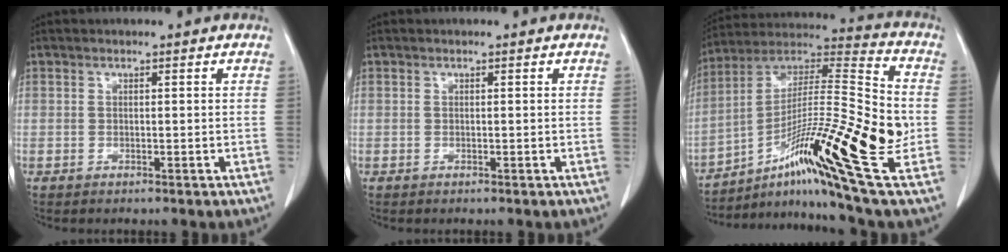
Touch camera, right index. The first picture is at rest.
{"total": 0.0}
{"total": 24.6, "force": [-6.9, 1.1, 23.6], "torque": [-0.391, -0.012, -0.120]}